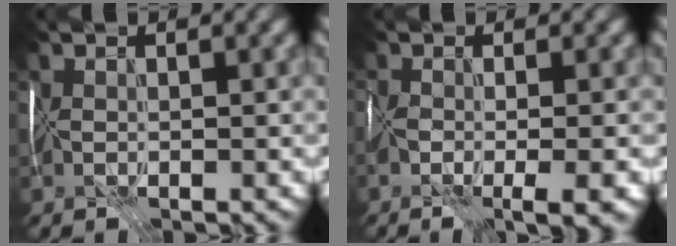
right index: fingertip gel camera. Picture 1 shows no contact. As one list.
[{"total": 5.1, "force": [-2.0, 1.6, 4.4], "torque": [-0.063, -0.013, -0.028]}]